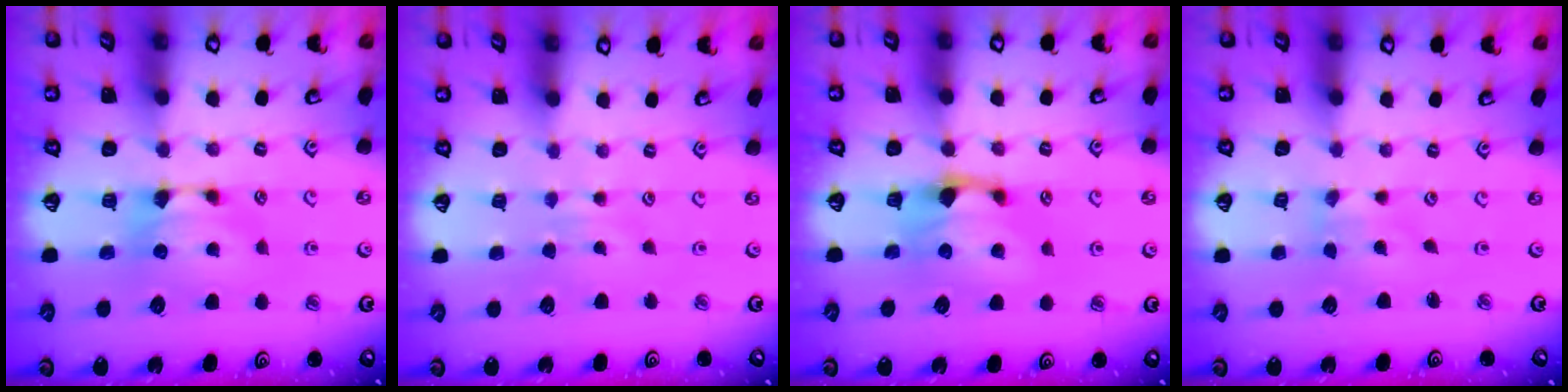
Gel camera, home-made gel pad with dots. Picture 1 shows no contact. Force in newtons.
{"total": 3.0, "press": 2.9, "slide": 0.3}
{"total": 1.4, "press": 0.9, "slide": 1.1}
{"total": 2.8, "press": 2.7, "slide": 0.9}